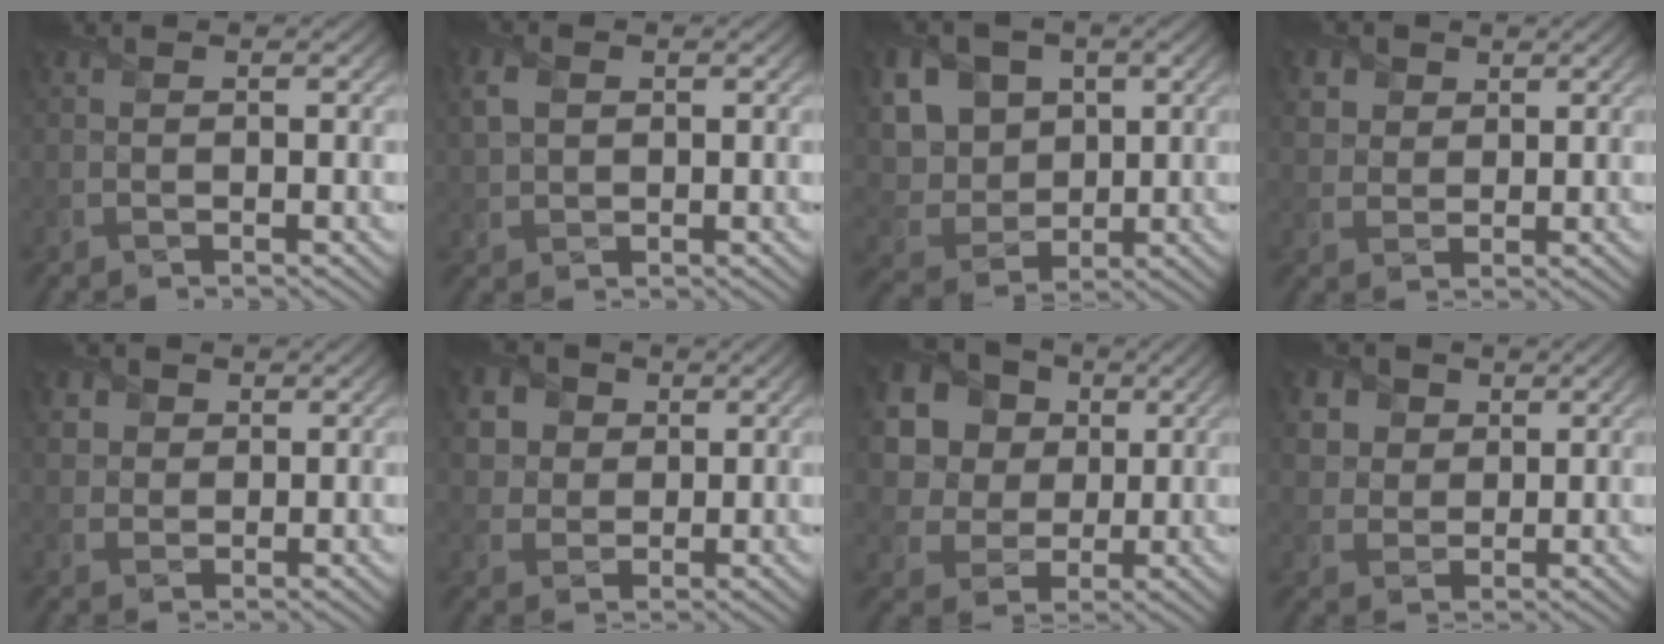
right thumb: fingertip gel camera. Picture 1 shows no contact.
{"total": 3.8, "force": [1.2, 2.7, 2.4], "torque": [-0.067, 0.005, 0.022]}
{"total": 12.0, "force": [3.8, 9.2, 6.8], "torque": [-0.168, 0.017, 0.078]}
{"total": 4.1, "force": [2.3, 3.1, 1.4], "torque": [-0.058, -0.005, 0.052]}
{"total": 3.5, "force": [1.8, 2.7, 1.2], "torque": [-0.048, -0.004, 0.041]}
{"total": 7.3, "force": [3.0, 5.8, 3.2], "torque": [-0.126, 0.012, 0.052]}
{"total": 16.1, "force": [6.3, 13.1, 7.0], "torque": [-0.234, 0.030, 0.145]}
{"total": 6.8, "force": [3.4, 5.3, 2.7], "torque": [-0.123, 0.003, 0.064]}